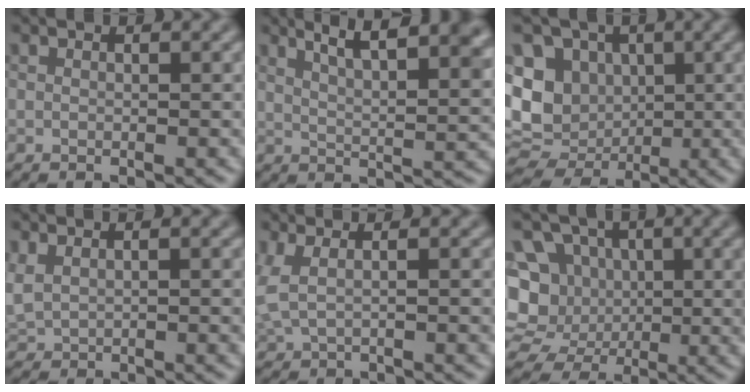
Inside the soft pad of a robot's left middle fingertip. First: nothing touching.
{"total": 8.8, "force": [5.4, 2.7, 6.4], "torque": [-0.070, 0.023, 0.076]}
{"total": 10.5, "force": [-0.1, 8.8, 5.7], "torque": [-0.097, 0.000, -0.009]}
{"total": 2.3, "force": [0.9, 1.1, 1.7], "torque": [-0.043, 0.007, 0.028]}
{"total": 3.2, "force": [1.0, 1.4, 2.7], "torque": [-0.052, 0.008, 0.025]}
{"total": 12.2, "force": [0.7, 10.7, 5.8], "torque": [-0.113, 0.037, -0.013]}